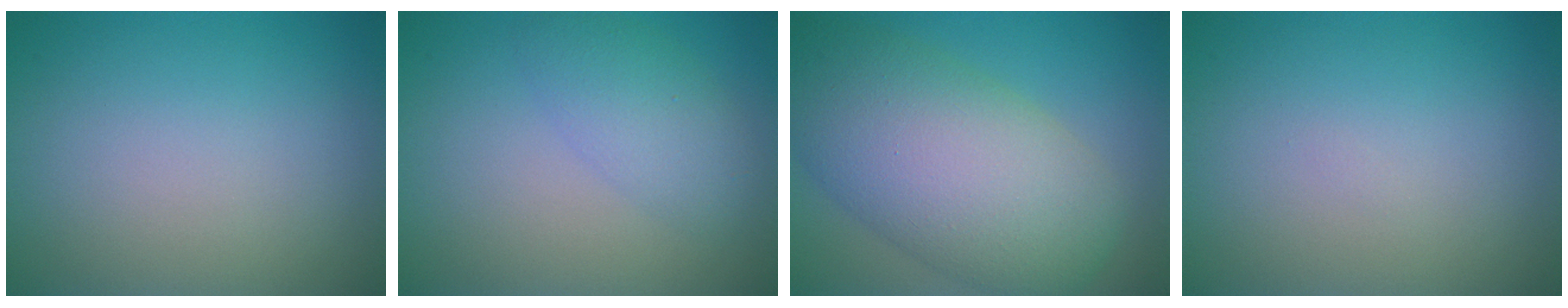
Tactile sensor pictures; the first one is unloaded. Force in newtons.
{"total": 3.2, "press": 3.2, "slide": 0.2}
{"total": 11.1, "press": 11.1, "slide": 0.4}
{"total": 0.0}